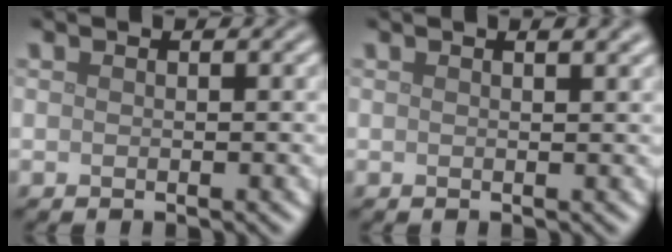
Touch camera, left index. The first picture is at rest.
{"total": 1.7, "force": [1.0, 0.5, 1.3], "torque": [-0.011, 0.004, 0.009]}